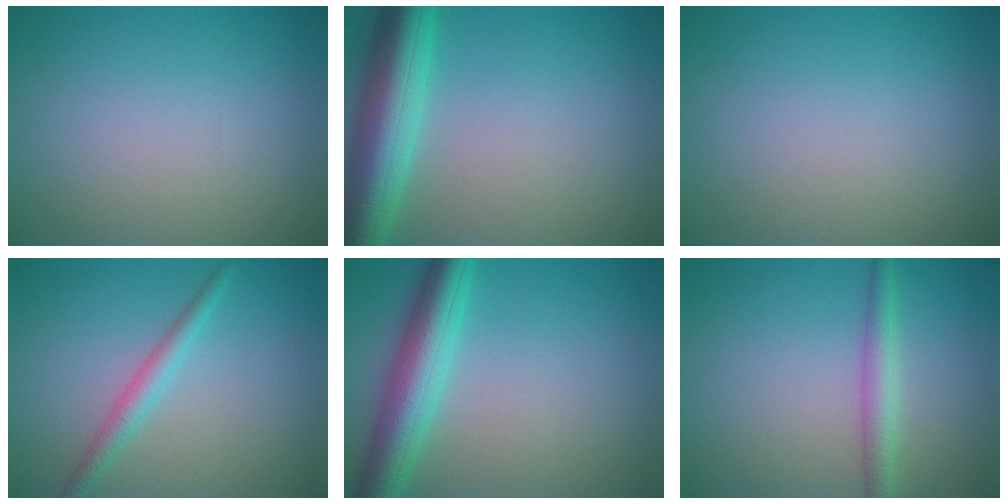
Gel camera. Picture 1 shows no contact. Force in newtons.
{"total": 7.6, "press": 7.6, "slide": 0.3}
{"total": 0.0}
{"total": 1.5, "press": 1.5, "slide": 0.1}
{"total": 6.0, "press": 6.0, "slide": 0.3}
{"total": 2.4, "press": 2.4, "slide": 0.0}